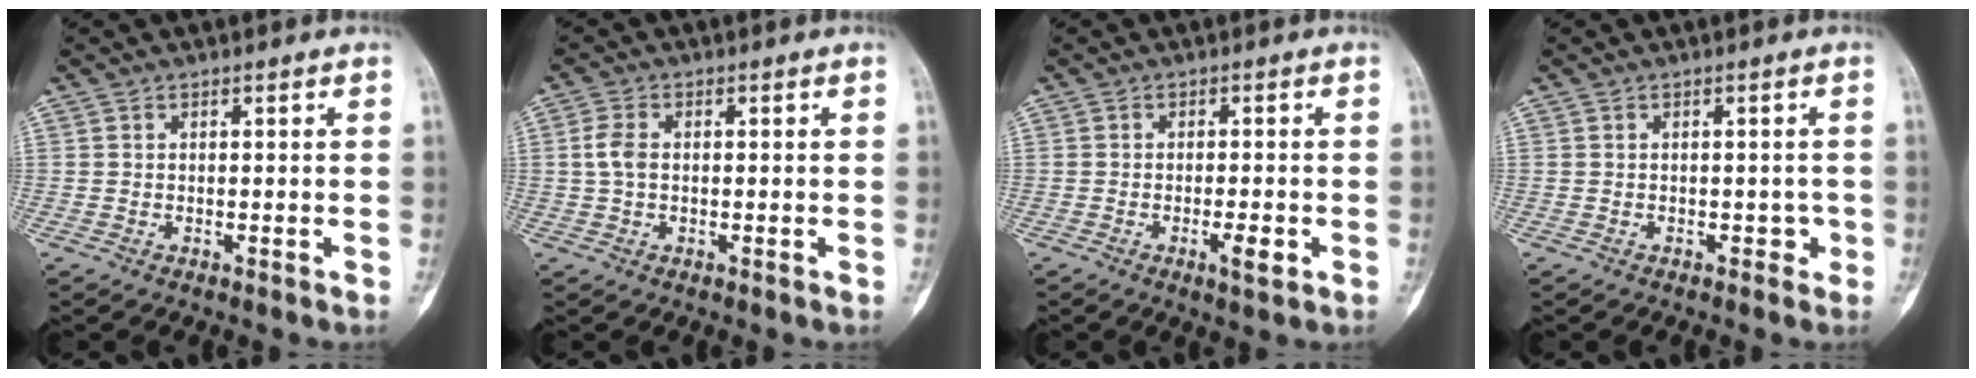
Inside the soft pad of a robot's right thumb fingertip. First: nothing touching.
{"total": 3.3, "force": [0.2, 2.1, 2.6], "torque": [-0.058, 0.007, -0.001]}
{"total": 3.4, "force": [-1.3, 0.8, 3.0], "torque": [-0.049, -0.001, -0.021]}
{"total": 1.6, "force": [-0.6, 1.3, 0.9], "torque": [0.002, 0.006, -0.007]}